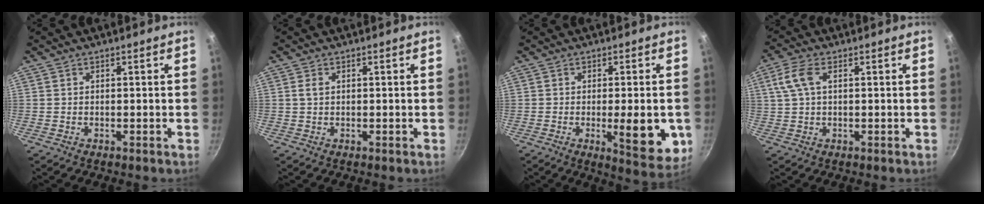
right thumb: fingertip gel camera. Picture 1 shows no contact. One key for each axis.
{"total": 1.4, "fx": 0.3, "fy": 0.8, "fz": 1.0, "tx": -0.020, "ty": 0.003, "tz": 0.005}
{"total": 11.3, "fx": -2.2, "fy": 3.3, "fz": 10.6, "tx": -0.123, "ty": -0.010, "tz": -0.023}
{"total": 5.5, "fx": 1.5, "fy": 2.7, "fz": 4.5, "tx": -0.097, "ty": 0.013, "tz": 0.029}